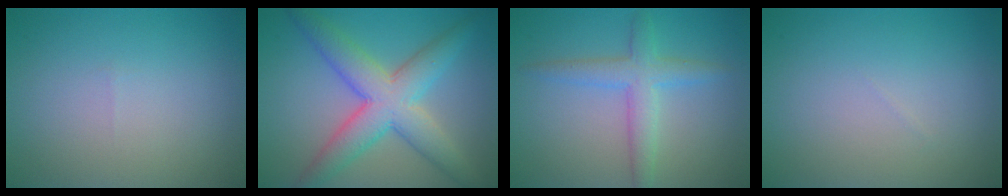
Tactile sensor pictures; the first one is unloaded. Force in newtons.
{"total": 7.2, "press": 7.2, "slide": 0.1}
{"total": 3.4, "press": 3.4, "slide": 0.0}
{"total": 0.0}